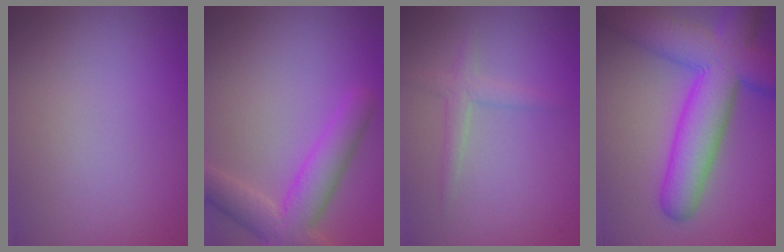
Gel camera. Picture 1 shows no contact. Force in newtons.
{"total": 5.4, "press": 5.4, "slide": 0.4}
{"total": 1.8, "press": 1.8, "slide": 0.0}
{"total": 10.1, "press": 10.0, "slide": 0.5}